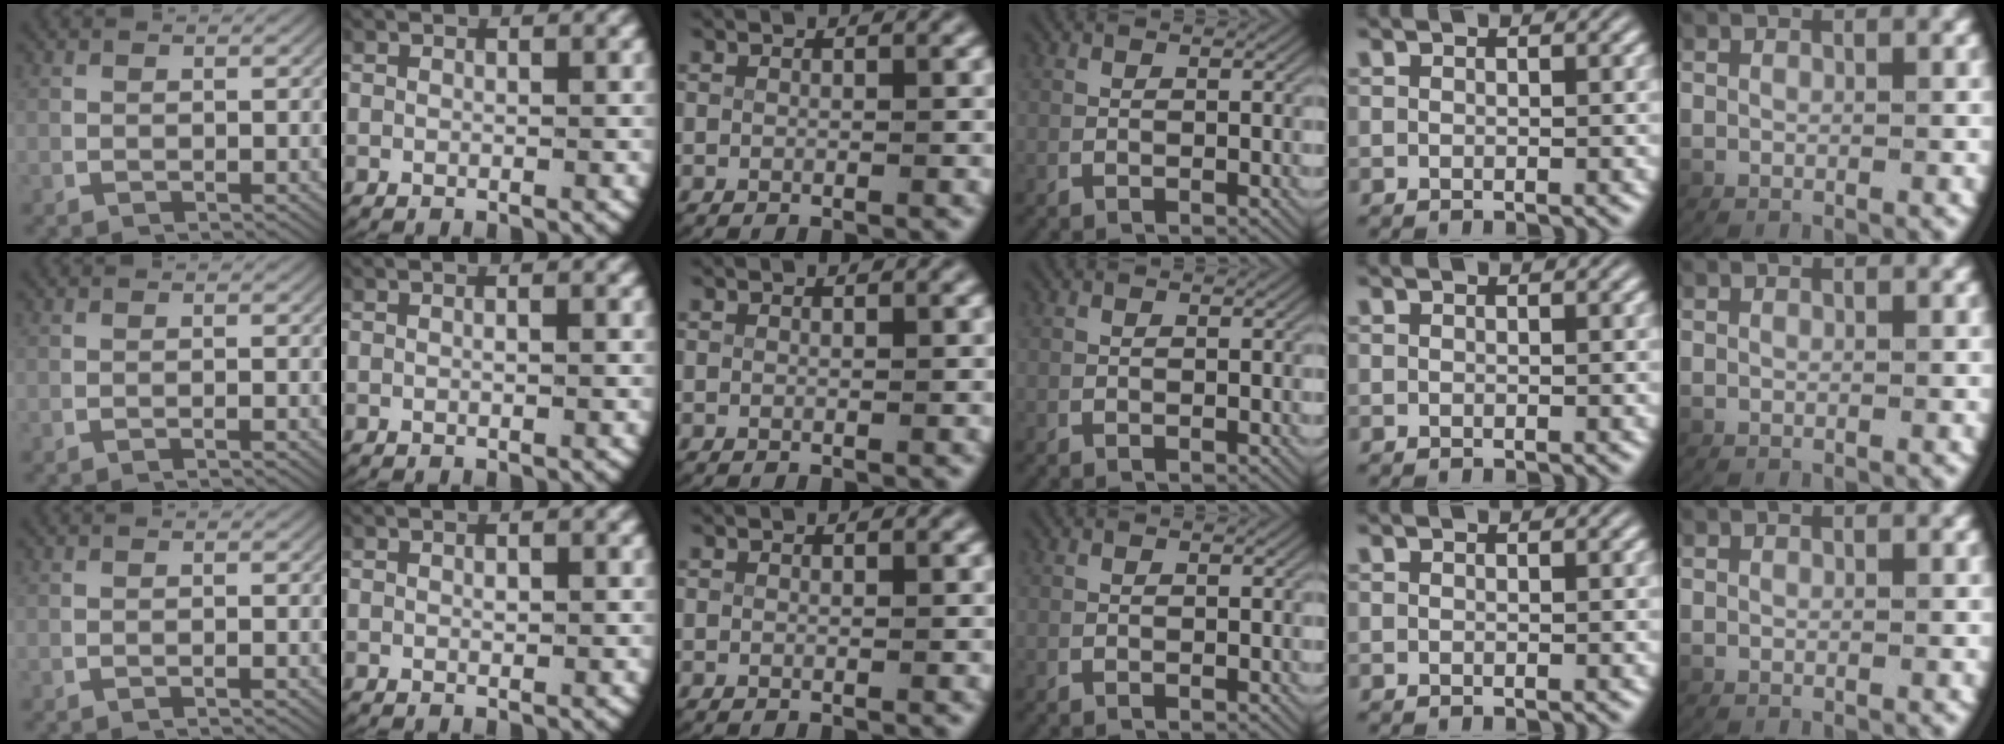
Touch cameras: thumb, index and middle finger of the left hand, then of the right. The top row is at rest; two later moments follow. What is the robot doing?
{"motion": "lift_and_place", "object": "plastic wrap"}